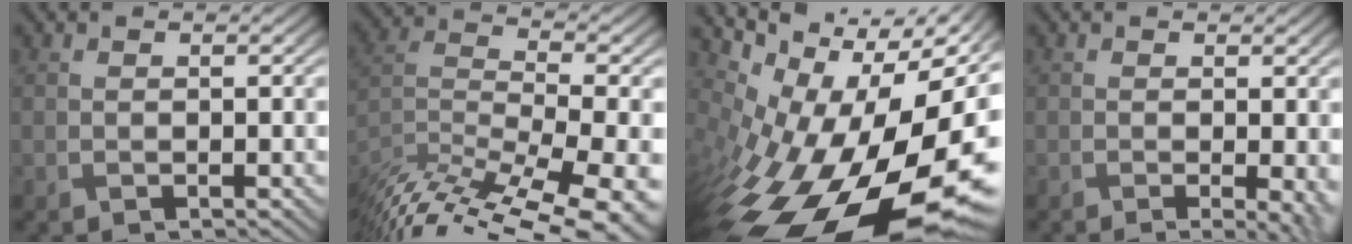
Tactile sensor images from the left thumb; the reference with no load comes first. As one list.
[{"total": 16.1, "force": [-11.2, 5.1, 10.4], "torque": [-0.205, -0.006, -0.150]}, {"total": 17.5, "force": [-3.9, 8.8, 14.6], "torque": [-0.244, -0.032, -0.055]}, {"total": 2.7, "force": [-0.9, 0.6, 2.5], "torque": [-0.033, -0.004, -0.008]}]